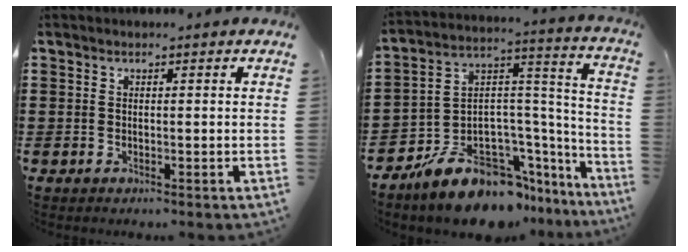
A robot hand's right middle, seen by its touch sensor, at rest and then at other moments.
{"total": 12.6, "force": [-10.0, 5.9, 5.1], "torque": [-0.101, 0.025, -0.178]}